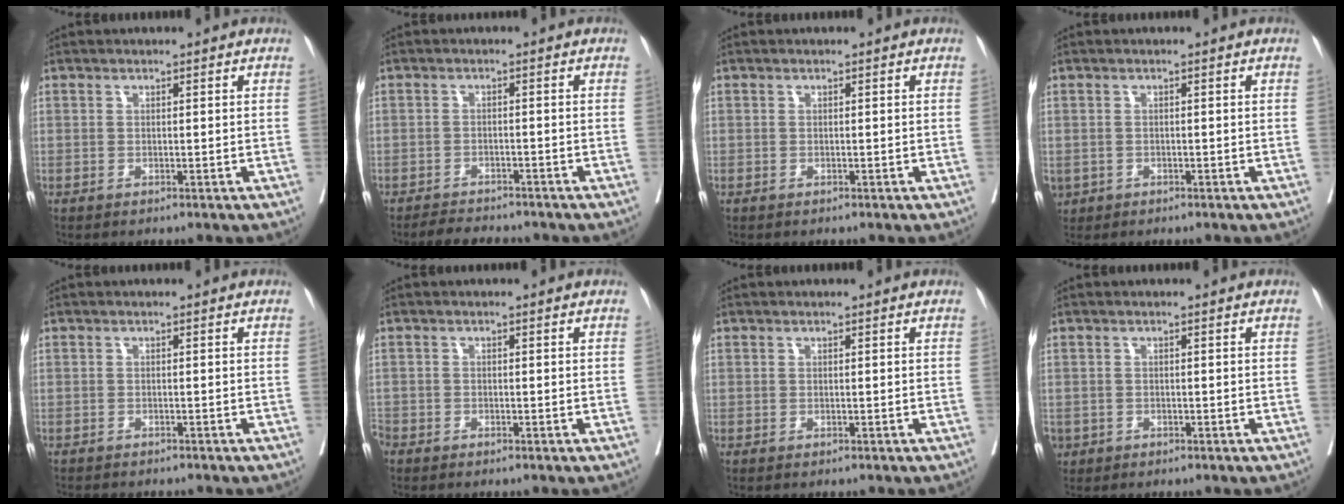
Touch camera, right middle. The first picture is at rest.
{"total": 4.8, "force": [-4.5, 1.2, 1.3], "torque": [-0.019, -0.010, -0.071]}
{"total": 0.0}
{"total": 3.0, "force": [-1.4, 2.5, 1.0], "torque": [-0.027, -0.003, -0.020]}
{"total": 6.0, "force": [-5.4, 1.3, 2.2], "torque": [-0.026, -0.006, -0.075]}
{"total": 2.5, "force": [-2.0, 1.1, 0.9], "torque": [-0.025, -0.005, -0.042]}
{"total": 0.6, "force": [-0.6, 0.2, 0.2], "torque": [-0.006, -0.001, -0.010]}
{"total": 2.4, "force": [-1.4, 1.8, 0.6], "torque": [-0.016, -0.002, -0.025]}